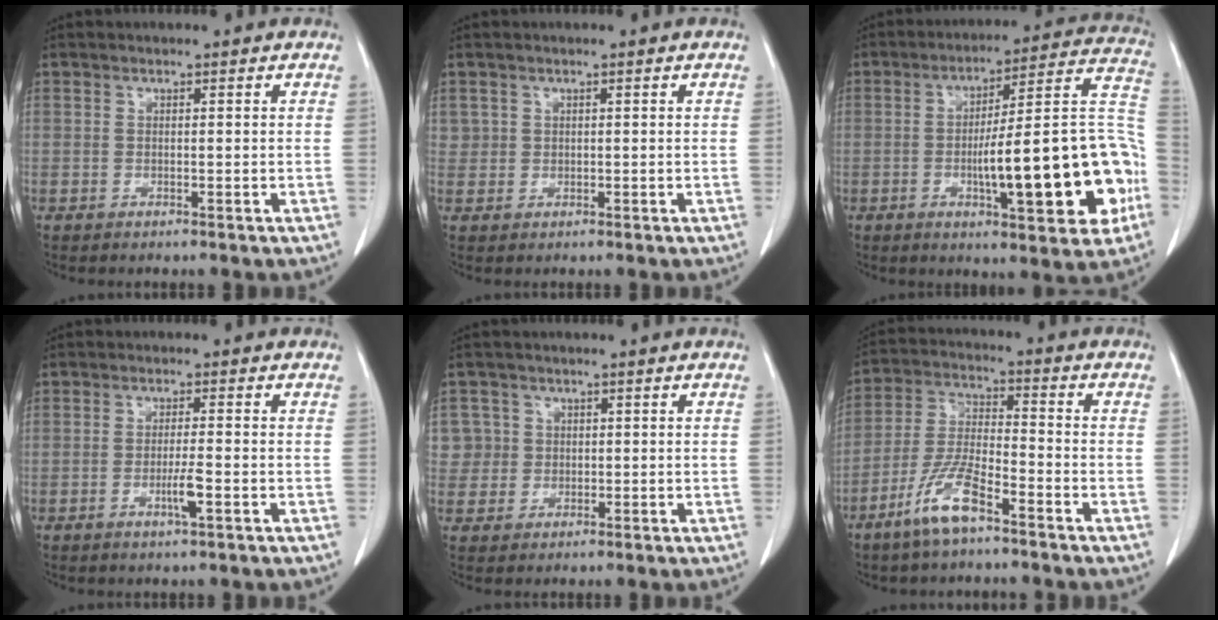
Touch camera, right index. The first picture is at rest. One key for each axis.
{"total": 1.3, "fx": 0.5, "fy": 1.2, "fz": 0.0, "tx": 0.014, "ty": 0.003, "tz": 0.004}
{"total": 21.7, "fx": -5.6, "fy": 3.5, "fz": 20.7, "tx": -0.233, "ty": 0.030, "tz": -0.071}
{"total": 3.1, "fx": -1.2, "fy": -0.1, "fz": 2.9, "tx": -0.057, "ty": -0.005, "tz": -0.022}
{"total": 4.3, "fx": 0.9, "fy": 4.2, "fz": -0.3, "tx": 0.023, "ty": 0.011, "tz": 0.018}
{"total": 8.9, "fx": -5.7, "fy": 1.7, "fz": 6.6, "tx": -0.144, "ty": -0.010, "tz": -0.115}